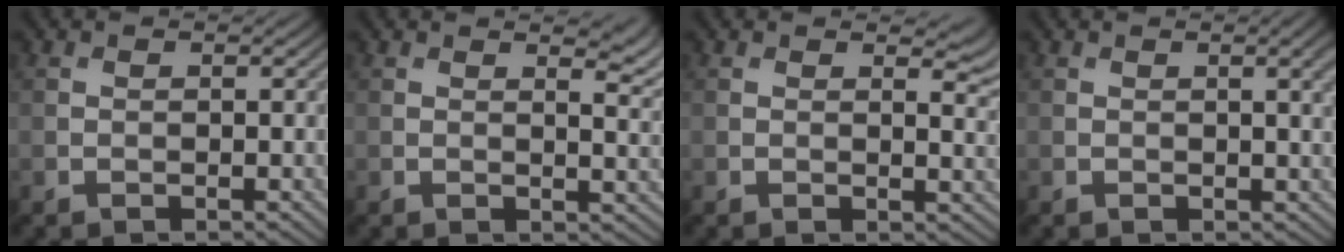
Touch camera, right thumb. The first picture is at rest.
{"total": 4.4, "force": [2.7, 1.3, 3.2], "torque": [-0.044, 0.000, 0.044]}
{"total": 3.5, "force": [2.0, 1.1, 2.6], "torque": [-0.038, -0.005, 0.033]}
{"total": 3.0, "force": [0.9, 0.6, 2.8], "torque": [-0.036, 0.003, 0.014]}